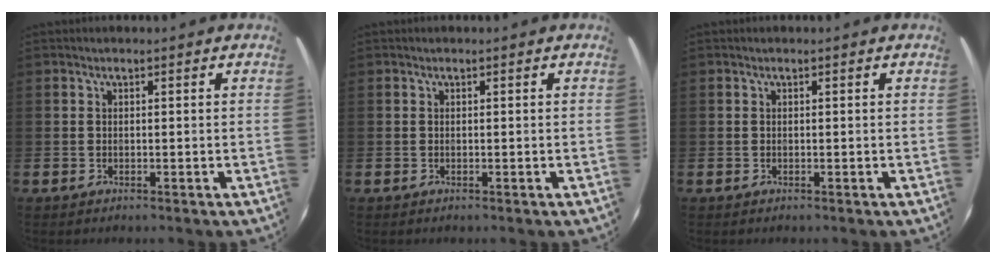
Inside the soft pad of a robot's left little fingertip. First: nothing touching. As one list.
[{"total": 0.0}, {"total": 0.0}]